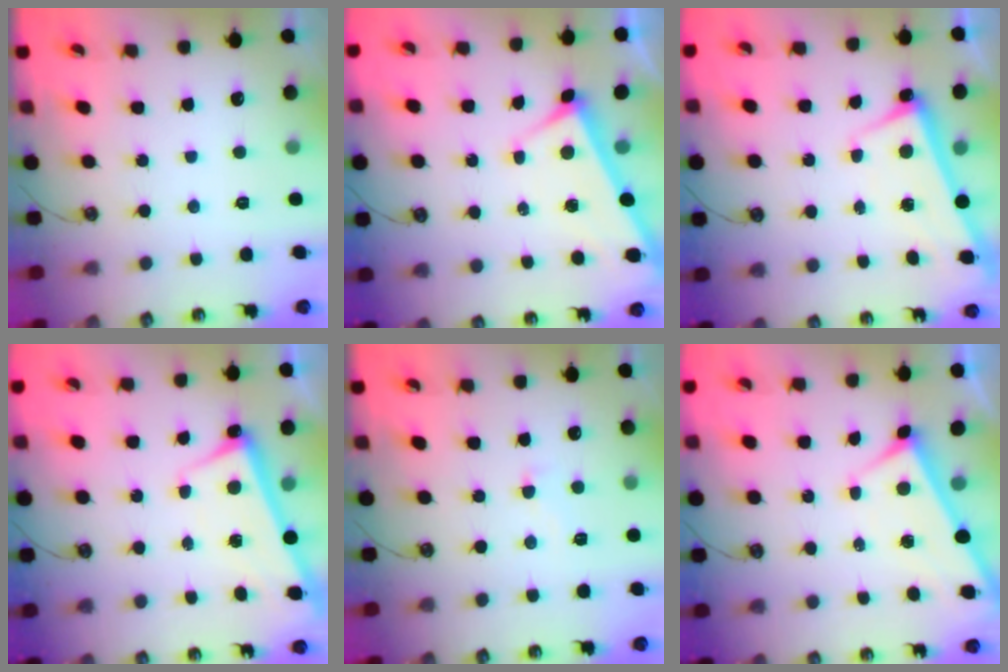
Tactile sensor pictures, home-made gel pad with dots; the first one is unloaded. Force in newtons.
{"total": 3.9, "press": 3.9, "slide": 0.2}
{"total": 2.4, "press": 2.3, "slide": 0.9}
{"total": 2.3, "press": 2.3, "slide": 0.5}
{"total": 2.7, "press": 2.5, "slide": 0.9}
{"total": 2.6, "press": 2.6, "slide": 0.4}